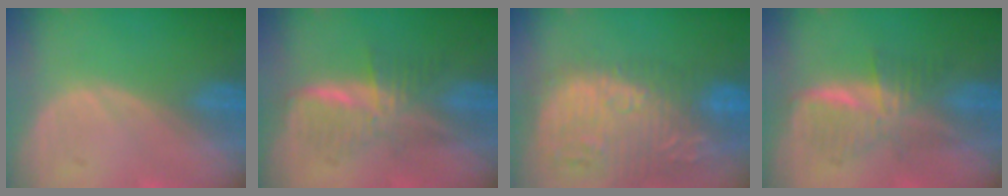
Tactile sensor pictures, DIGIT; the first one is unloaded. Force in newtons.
{"total": 5.9, "press": 5.7, "slide": 1.7}
{"total": 15.5, "press": 13.1, "slide": 8.3}
{"total": 5.8, "press": 5.7, "slide": 0.8}